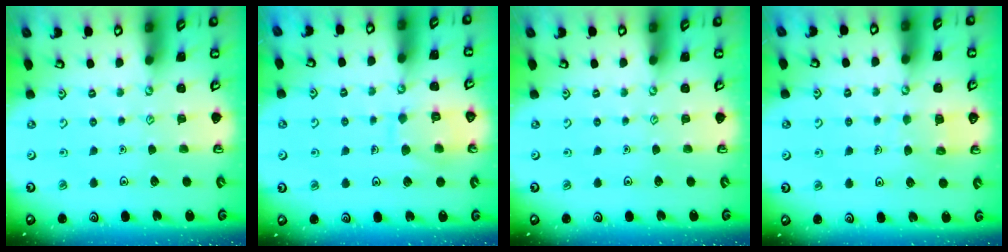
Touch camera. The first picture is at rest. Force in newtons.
{"total": 8.8, "press": 8.8, "slide": 0.5}
{"total": 0.0}
{"total": 4.8, "press": 4.7, "slide": 0.3}